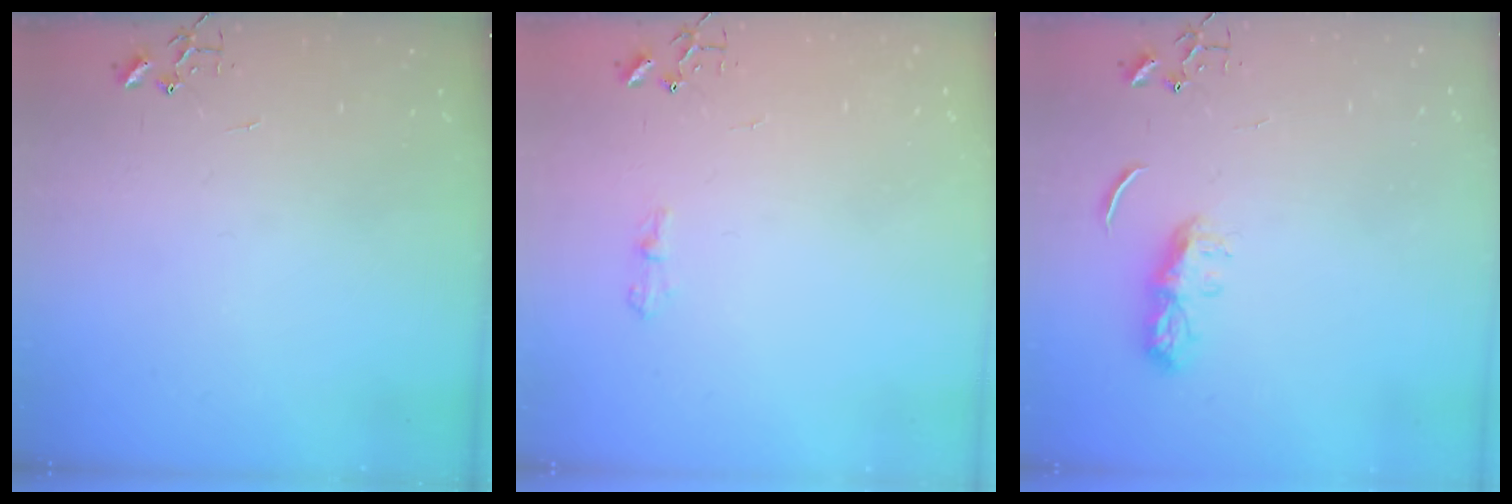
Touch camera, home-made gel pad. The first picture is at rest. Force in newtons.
{"total": 6.1, "press": 6.1, "slide": 0.6}
{"total": 6.5, "press": 6.4, "slide": 0.6}